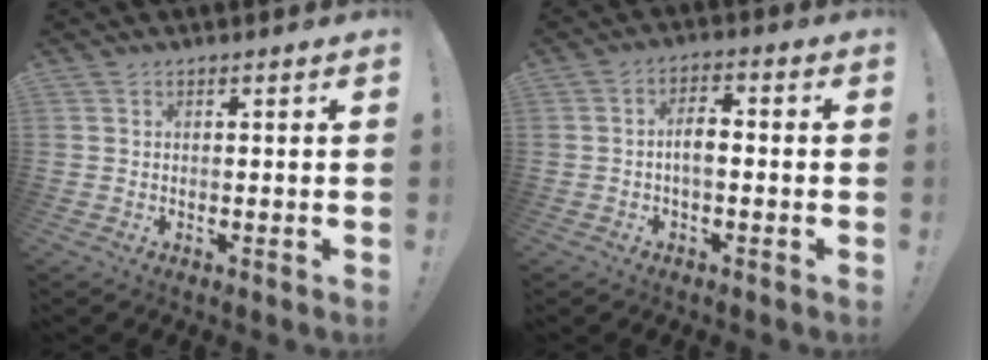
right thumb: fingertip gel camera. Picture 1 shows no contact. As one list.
[{"total": 5.5, "force": [-0.9, 2.5, 4.8], "torque": [-0.091, 0.008, -0.018]}]